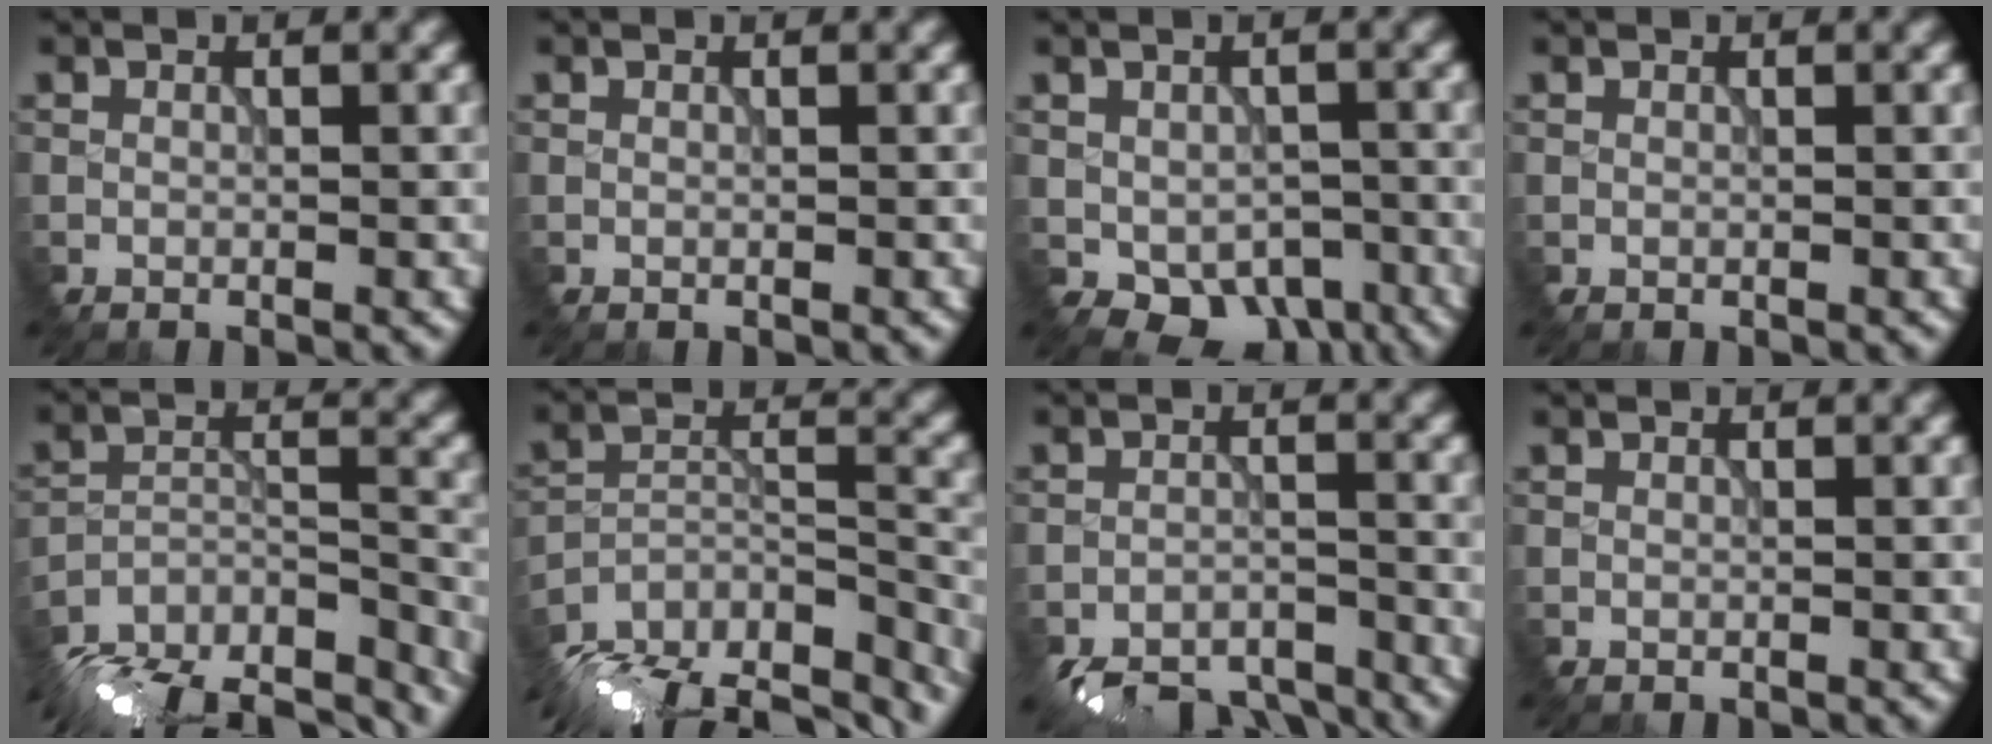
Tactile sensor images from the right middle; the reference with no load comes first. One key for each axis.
{"total": 0.0}
{"total": 6.1, "fx": -2.6, "fy": 4.3, "fz": 3.5, "tx": -0.050, "ty": -0.028, "tz": -0.019}
{"total": 0.0}
{"total": 16.7, "fx": -15.5, "fy": 4.7, "fz": 4.1, "tx": -0.056, "ty": -0.003, "tz": -0.200}
{"total": 14.9, "fx": -13.3, "fy": 5.0, "fz": 4.7, "tx": -0.076, "ty": -0.001, "tz": -0.173}
{"total": 9.1, "fx": -8.2, "fy": 3.0, "fz": 2.2, "tx": -0.021, "ty": -0.020, "tz": -0.114}
{"total": 0.0}